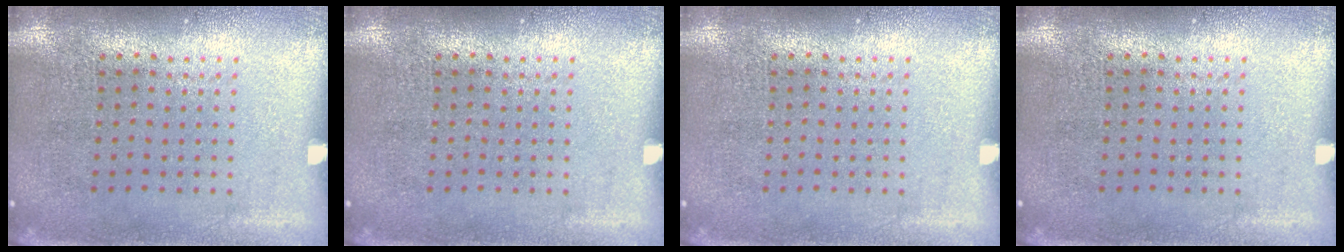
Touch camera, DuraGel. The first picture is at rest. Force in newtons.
{"total": 0.0}
{"total": 0.0}
{"total": 0.0}